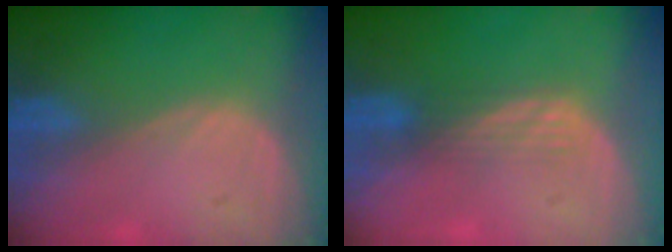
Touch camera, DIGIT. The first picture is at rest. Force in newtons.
{"total": 2.9, "press": 2.5, "slide": 1.5}